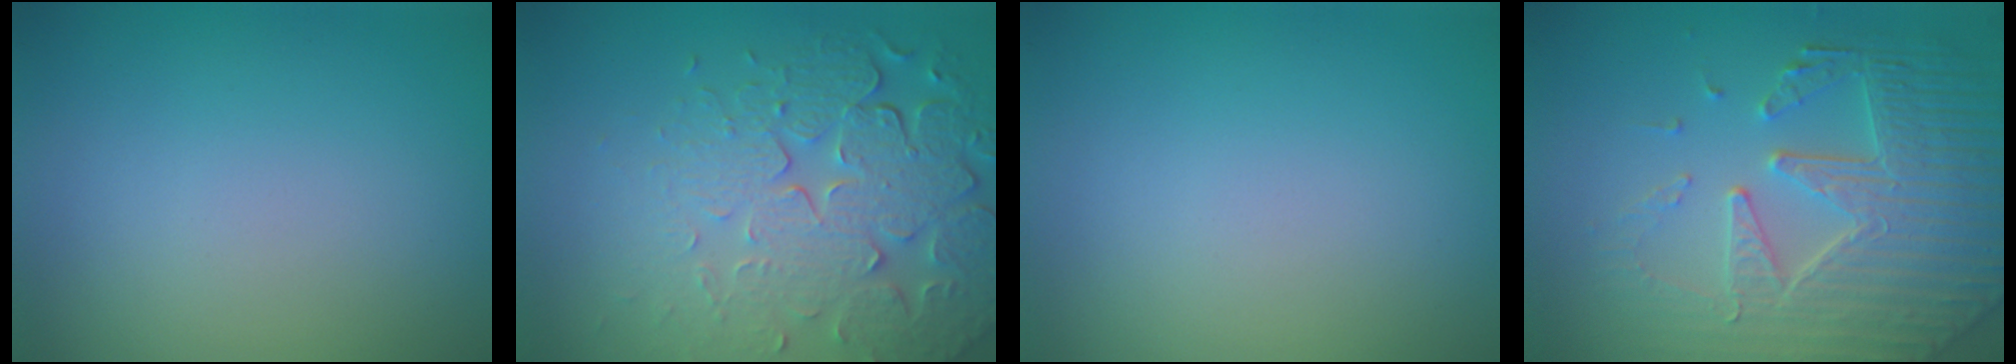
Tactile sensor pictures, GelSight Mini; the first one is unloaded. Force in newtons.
{"total": 8.0, "press": 5.7, "slide": 5.7}
{"total": 0.0}
{"total": 7.3, "press": 5.7, "slide": 4.4}